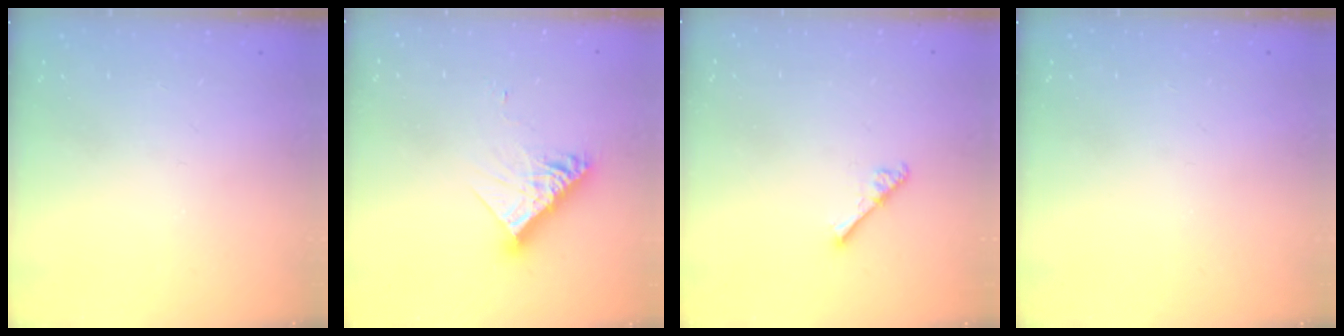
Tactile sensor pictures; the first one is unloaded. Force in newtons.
{"total": 12.1, "press": 12.0, "slide": 1.1}
{"total": 4.0, "press": 4.0, "slide": 0.5}
{"total": 0.0}